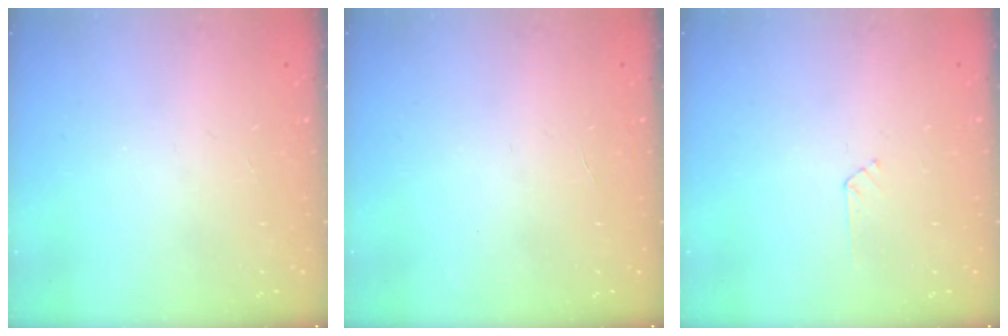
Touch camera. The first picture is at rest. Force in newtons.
{"total": 0.0}
{"total": 3.0, "press": 3.0, "slide": 0.3}